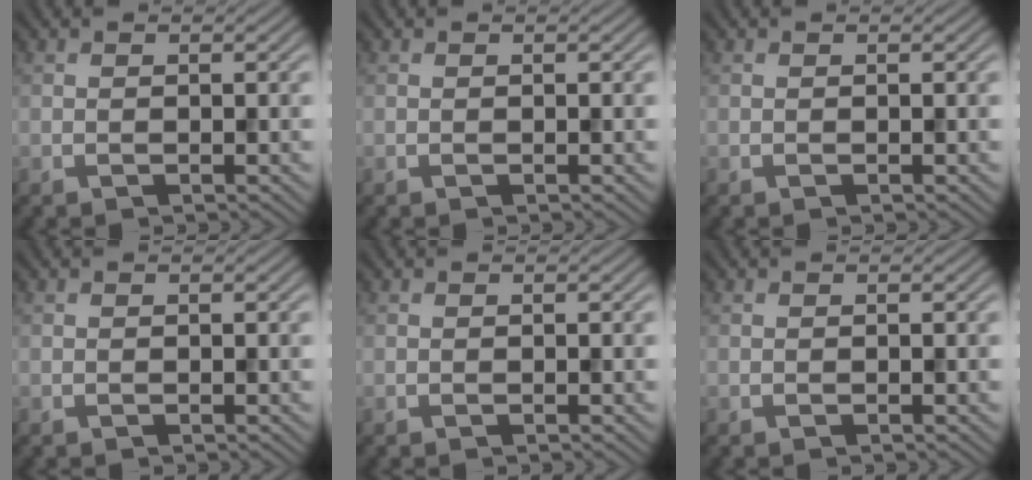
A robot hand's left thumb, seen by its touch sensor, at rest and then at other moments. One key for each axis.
{"total": 0.0}
{"total": 0.0}
{"total": 0.0}
{"total": 0.0}
{"total": 0.0}